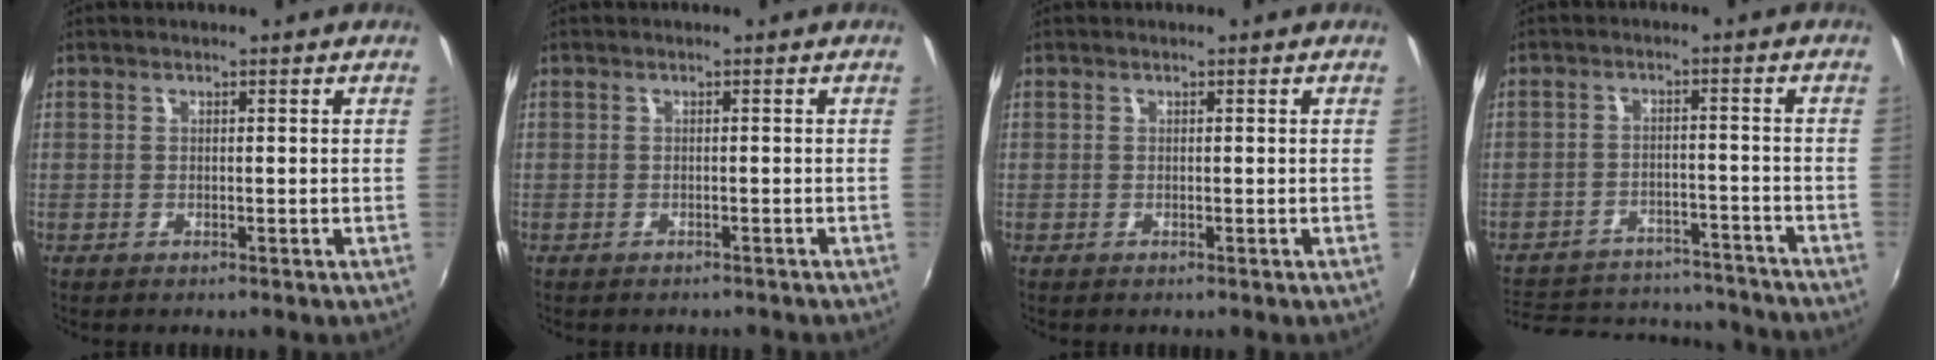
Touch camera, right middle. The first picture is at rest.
{"total": 1.9, "force": [-1.7, 0.6, 0.5], "torque": [-0.013, -0.010, -0.022]}
{"total": 0.0}
{"total": 20.3, "force": [-17.2, 8.2, 7.0], "torque": [-0.162, 0.030, -0.214]}